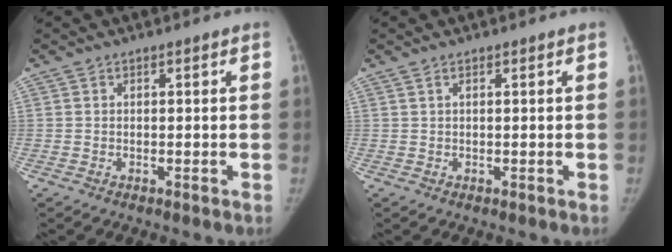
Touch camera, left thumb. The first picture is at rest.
{"total": 0.5, "force": [0.3, 0.0, 0.4], "torque": [-0.012, 0.005, 0.007]}